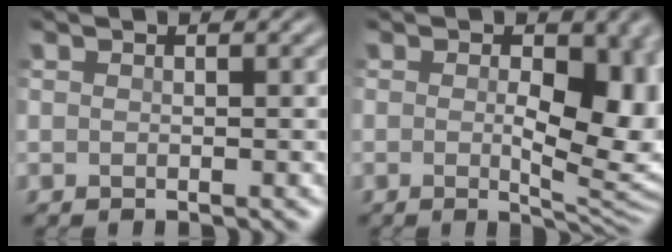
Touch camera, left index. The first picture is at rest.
{"total": 8.5, "force": [-0.1, 3.9, 7.6], "torque": [-0.075, -0.002, 0.002]}